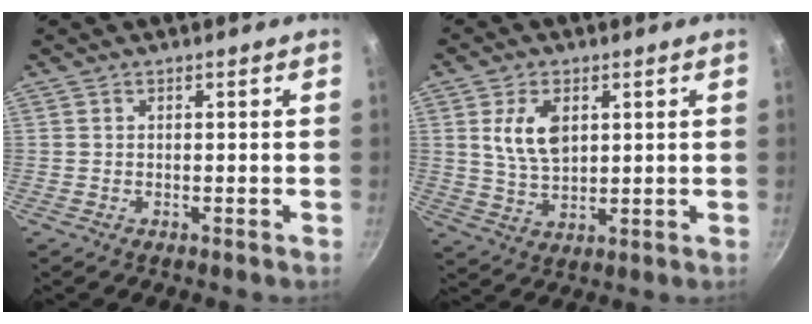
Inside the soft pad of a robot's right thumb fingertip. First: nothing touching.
{"total": 8.3, "force": [2.4, 5.0, 6.1], "torque": [-0.104, -0.016, 0.048]}